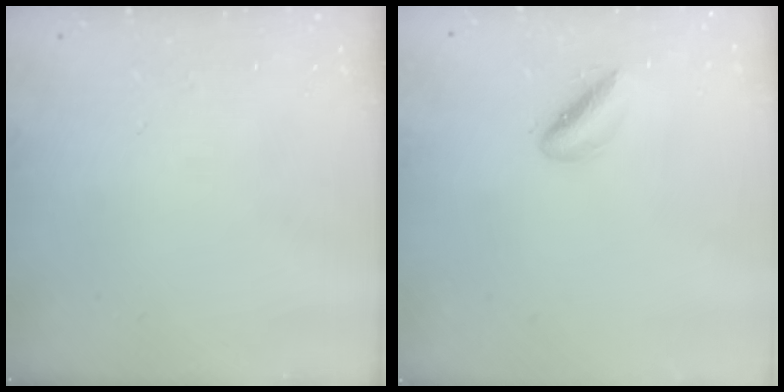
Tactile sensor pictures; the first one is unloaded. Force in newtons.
{"total": 3.4, "press": 3.2, "slide": 1.0}